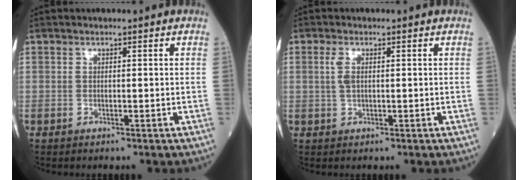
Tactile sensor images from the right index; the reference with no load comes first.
{"total": 2.0, "force": [0.4, 0.7, 1.8], "torque": [-0.043, 0.003, 0.010]}